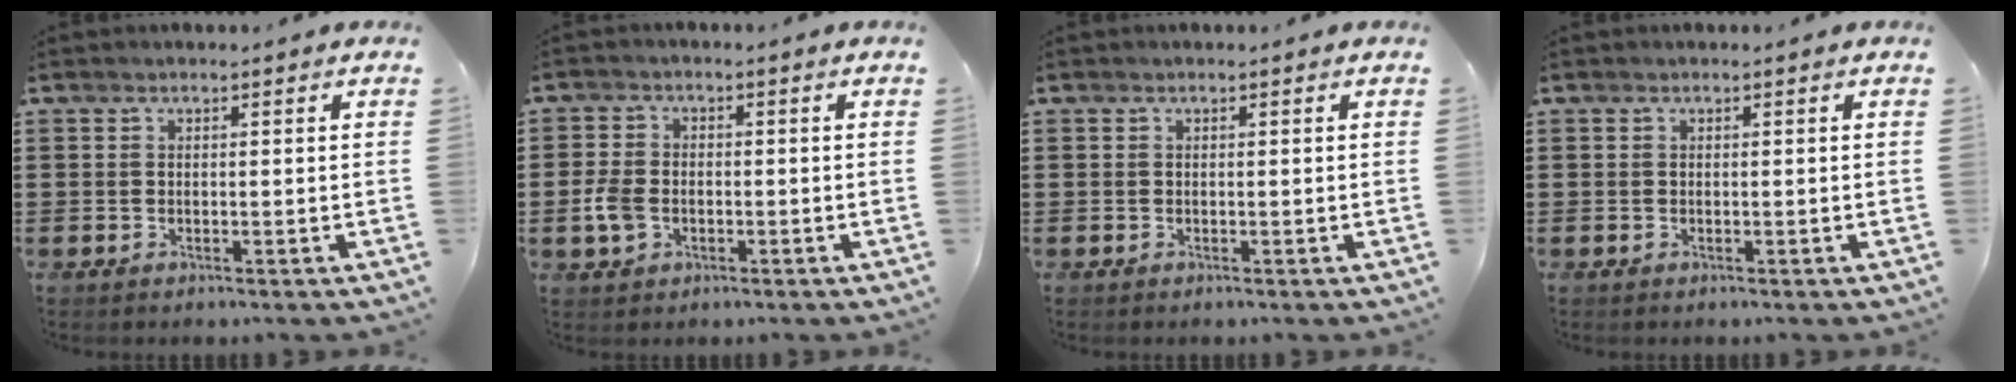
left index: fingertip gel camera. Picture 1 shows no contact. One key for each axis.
{"total": 4.1, "fx": -1.0, "fy": 2.8, "fz": 2.8, "tx": -0.080, "ty": -0.004, "tz": -0.026}
{"total": 0.0}
{"total": 0.0}